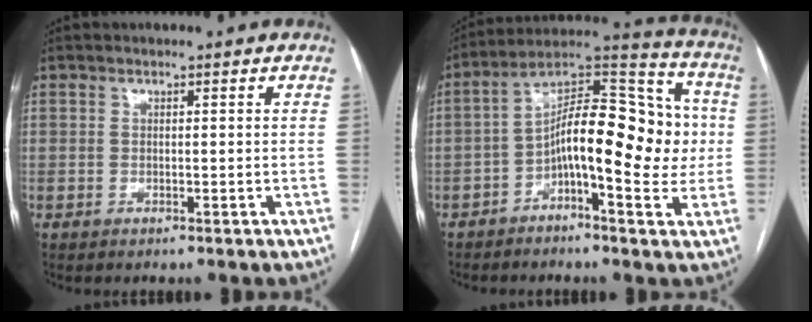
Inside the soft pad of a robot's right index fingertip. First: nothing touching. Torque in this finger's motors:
{"motor_torque": [0.73, -0.20, 0.81, 0.21]}